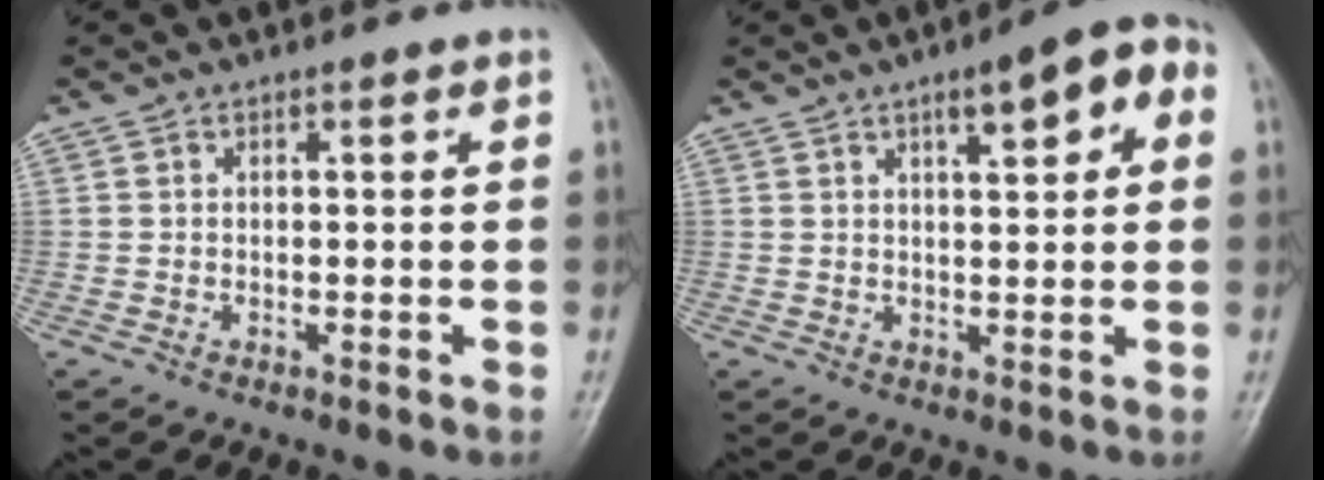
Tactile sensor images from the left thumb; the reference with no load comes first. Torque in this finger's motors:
{"motor_torque": [0.16, 0.30, 0.44, 0.26, 0.15]}